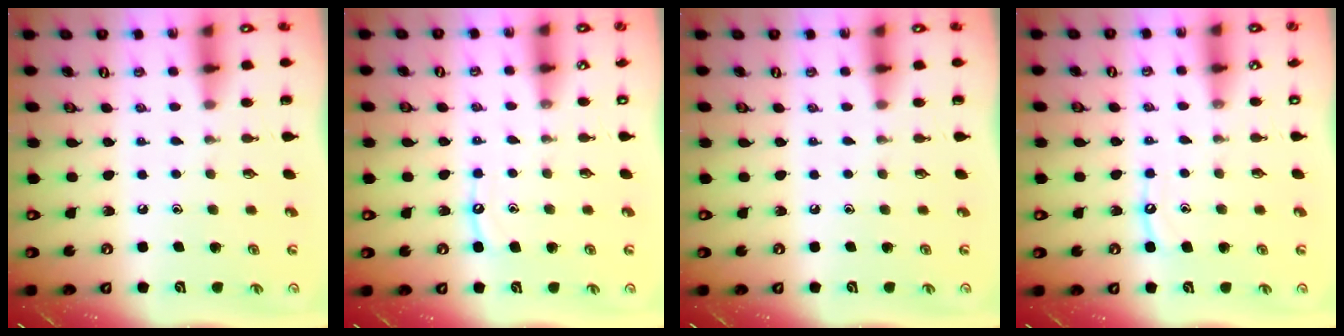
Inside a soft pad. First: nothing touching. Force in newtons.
{"total": 5.6, "press": 5.6, "slide": 0.7}
{"total": 0.0}
{"total": 5.6, "press": 5.6, "slide": 0.7}